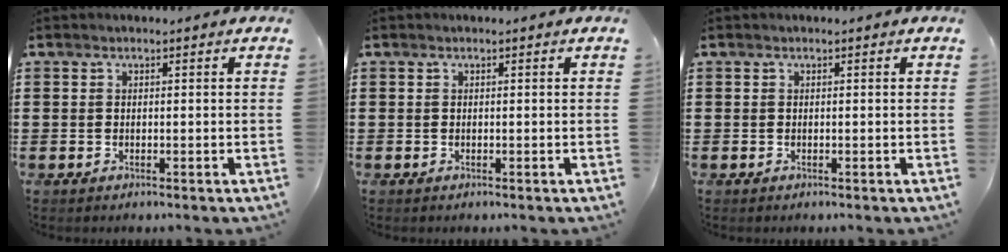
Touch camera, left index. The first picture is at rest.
{"total": 0.0}
{"total": 0.0}